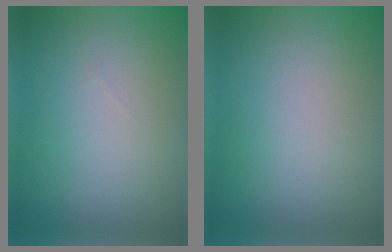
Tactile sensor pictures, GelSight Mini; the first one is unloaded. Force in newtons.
{"total": 0.0}